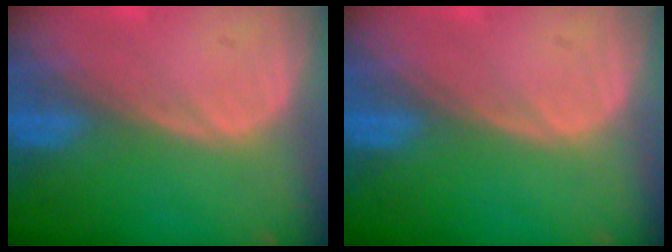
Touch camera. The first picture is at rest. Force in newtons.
{"total": 0.0}